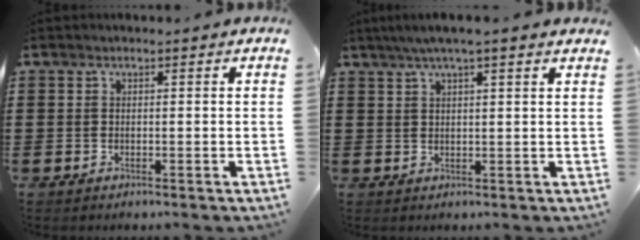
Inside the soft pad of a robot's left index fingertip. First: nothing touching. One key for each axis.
{"total": 3.4, "fx": 2.5, "fy": -0.1, "fz": 2.3, "tx": -0.049, "ty": 0.001, "tz": 0.044}